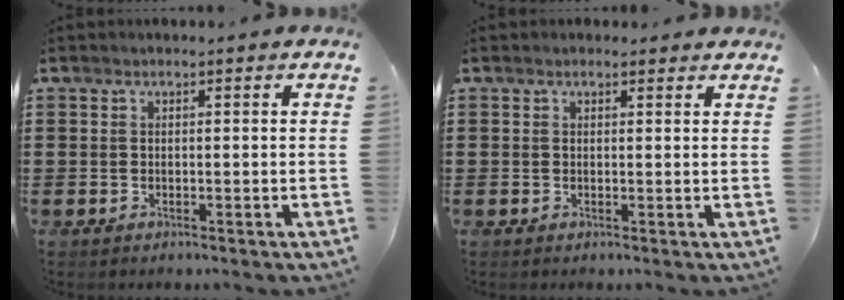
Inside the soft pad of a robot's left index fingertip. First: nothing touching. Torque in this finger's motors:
{"motor_torque": [2.14, 0.00, -0.07, -0.13]}